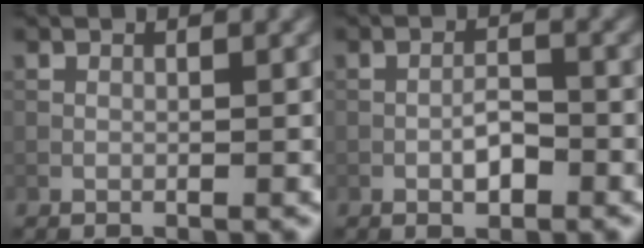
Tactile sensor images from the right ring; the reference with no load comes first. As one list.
[{"total": 2.1, "force": [-1.0, 0.8, 1.7], "torque": [-0.028, 0.004, -0.020]}]